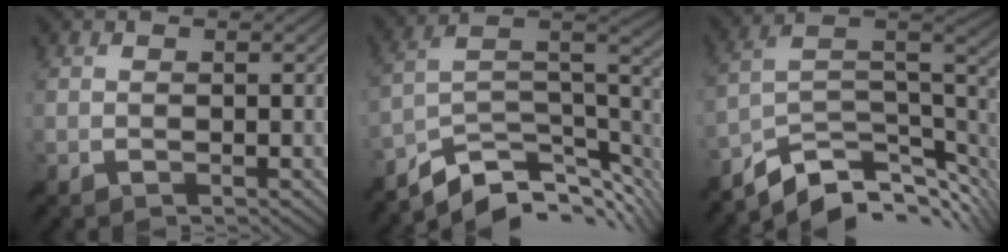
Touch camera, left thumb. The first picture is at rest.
{"total": 10.3, "force": [-6.7, 4.2, 6.6], "torque": [-0.123, 0.000, -0.116]}
{"total": 10.4, "force": [-6.6, 4.4, 6.8], "torque": [-0.130, 0.001, -0.111]}